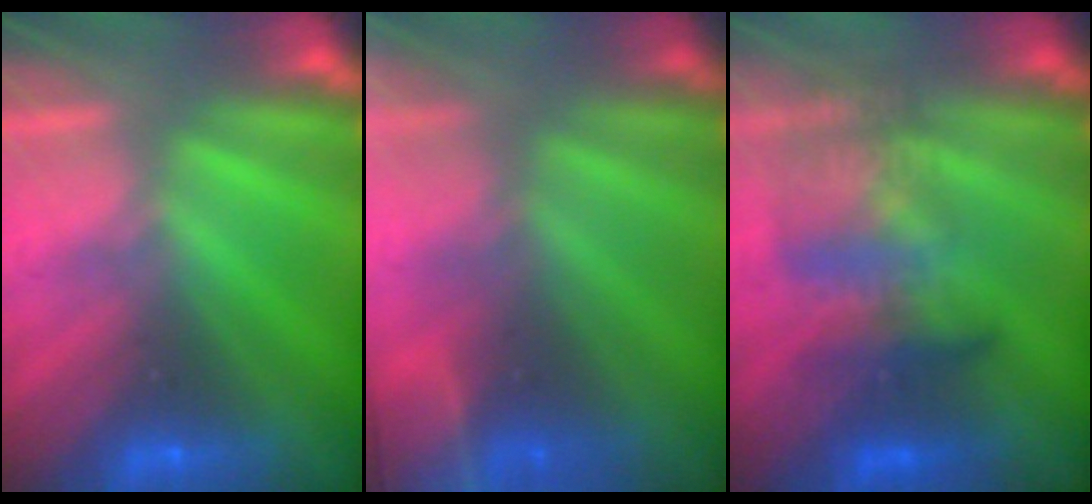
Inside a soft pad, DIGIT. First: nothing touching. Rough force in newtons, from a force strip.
{"total": 6.0}
{"total": 4.1}